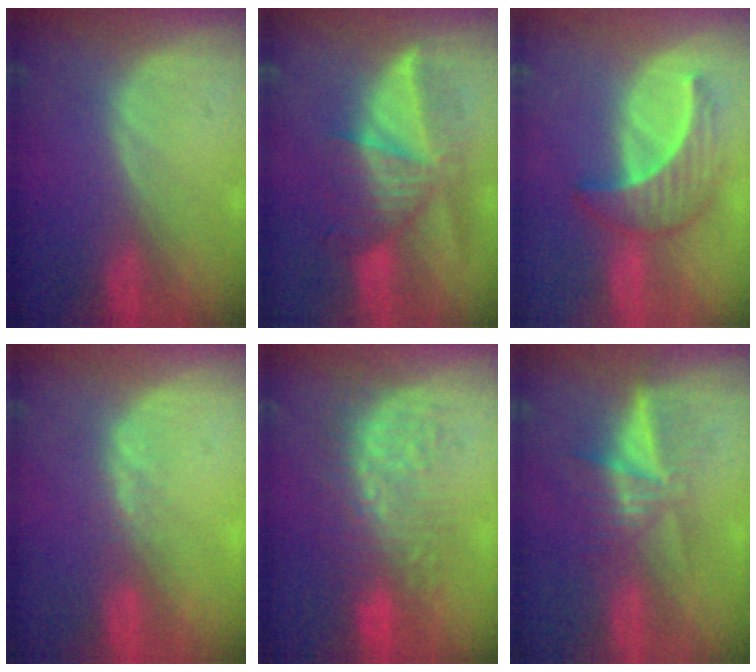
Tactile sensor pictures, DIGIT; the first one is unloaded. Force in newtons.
{"total": 8.0, "press": 7.7, "slide": 2.3}
{"total": 6.9, "press": 6.4, "slide": 2.8}
{"total": 1.7, "press": 1.4, "slide": 0.9}
{"total": 8.7, "press": 8.6, "slide": 1.4}
{"total": 6.3, "press": 5.4, "slide": 3.2}